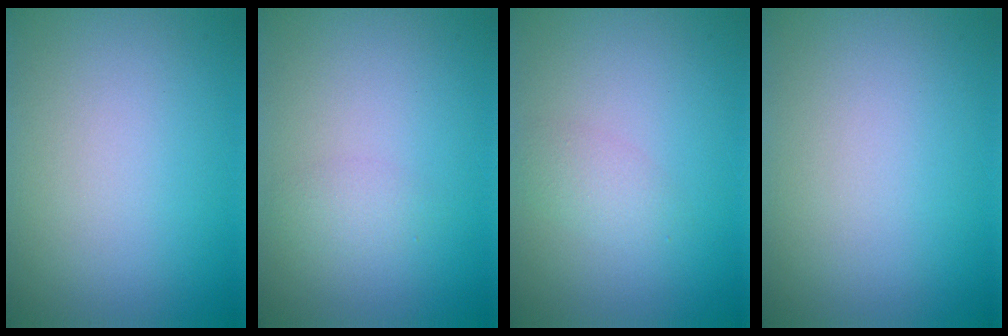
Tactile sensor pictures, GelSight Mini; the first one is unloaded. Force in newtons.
{"total": 1.3, "press": 1.3, "slide": 0.0}
{"total": 1.6, "press": 1.6, "slide": 0.0}
{"total": 0.0}